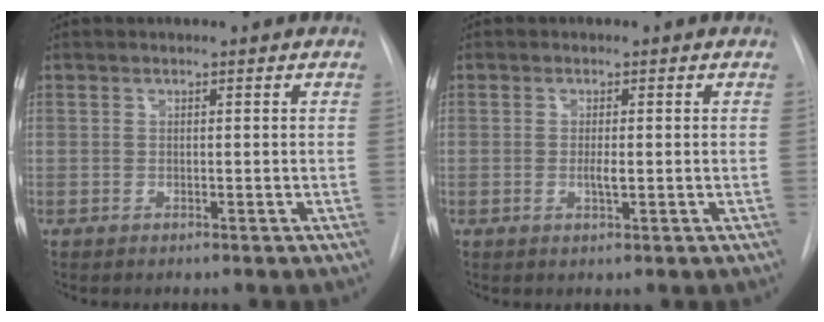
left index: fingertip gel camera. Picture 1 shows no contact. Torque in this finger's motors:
{"motor_torque": [0.39, 0.15, 0.04, 0.03]}